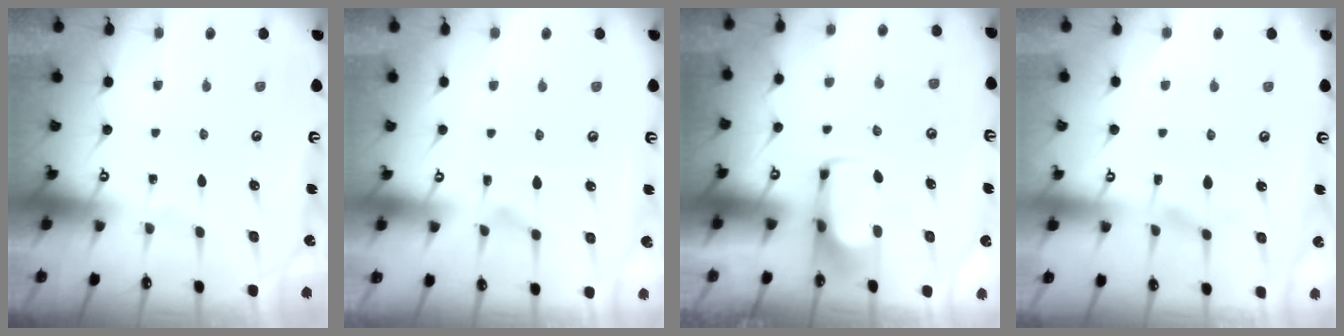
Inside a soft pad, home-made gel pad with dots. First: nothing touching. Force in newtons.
{"total": 1.5, "press": 0.9, "slide": 1.2}
{"total": 2.2, "press": 2.1, "slide": 0.4}
{"total": 2.0, "press": 1.9, "slide": 0.8}